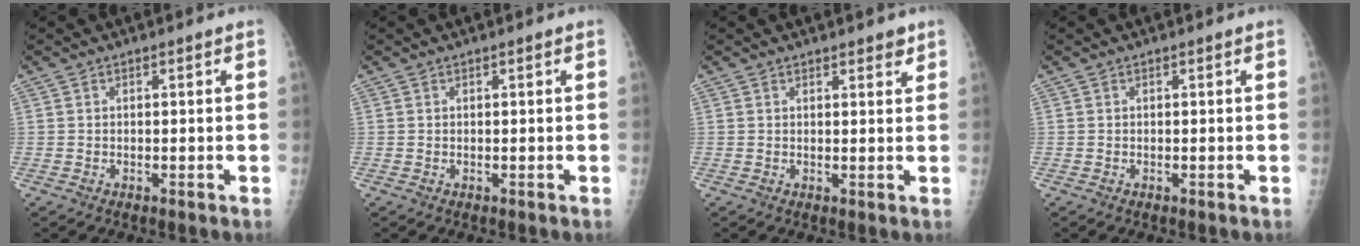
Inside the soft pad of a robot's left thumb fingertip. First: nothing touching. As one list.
[{"total": 0.0}, {"total": 2.2, "force": [1.7, 0.9, 1.1], "torque": [-0.001, -0.009, 0.019]}, {"total": 0.0}]